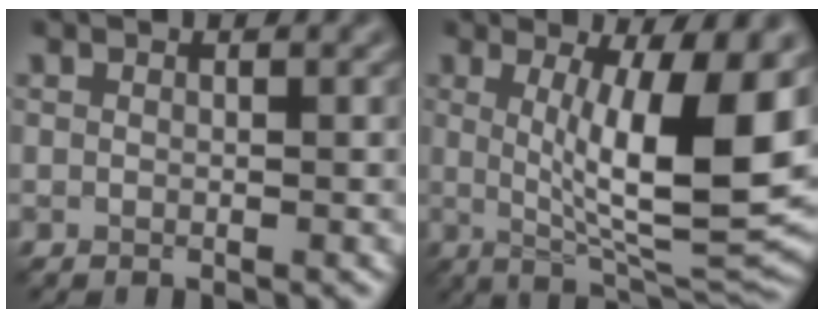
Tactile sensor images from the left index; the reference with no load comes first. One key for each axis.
{"total": 12.2, "fx": 1.3, "fy": 3.3, "fz": 11.7, "tx": -0.168, "ty": -0.014, "tz": 0.025}